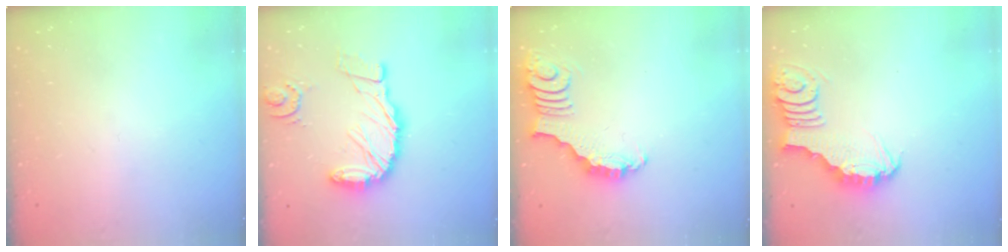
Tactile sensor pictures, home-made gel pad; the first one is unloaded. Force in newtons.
{"total": 15.8, "press": 15.7, "slide": 2.1}
{"total": 3.4, "press": 3.4, "slide": 0.6}
{"total": 3.6, "press": 3.6, "slide": 0.4}